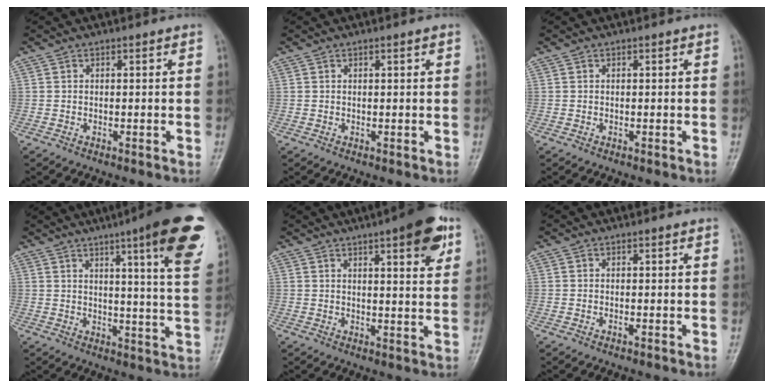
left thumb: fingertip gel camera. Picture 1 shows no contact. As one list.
[{"total": 0.8, "force": [0.4, 0.0, 0.7], "torque": [-0.012, 0.001, 0.006]}, {"total": 0.0}, {"total": 17.0, "force": [8.9, 1.8, 14.4], "torque": [-0.170, -0.040, 0.108]}, {"total": 9.8, "force": [5.1, 2.2, 8.1], "torque": [-0.093, -0.018, 0.062]}, {"total": 0.5, "force": [-0.1, 0.0, 0.5], "torque": [-0.011, 0.004, 0.001]}]